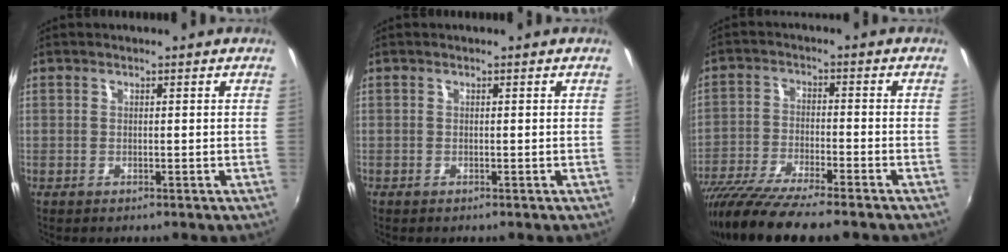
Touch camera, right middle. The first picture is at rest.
{"total": 0.0}
{"total": 15.1, "force": [-12.3, 1.6, 8.6], "torque": [-0.180, -0.047, -0.217]}